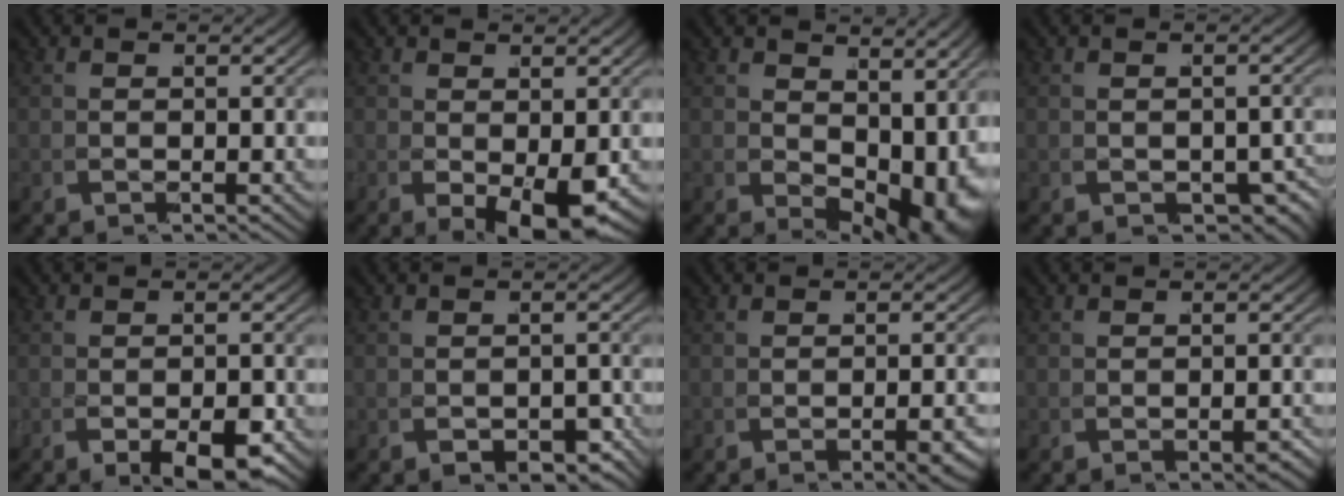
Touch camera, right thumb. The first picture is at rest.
{"total": 4.1, "force": [-1.0, 1.3, 3.8], "torque": [-0.069, -0.017, -0.006]}
{"total": 6.0, "force": [0.2, 3.2, 5.0], "torque": [-0.088, -0.020, 0.019]}
{"total": 3.9, "force": [-1.7, 2.7, 2.2], "torque": [-0.035, -0.026, -0.008]}
{"total": 3.5, "force": [-1.7, 0.6, 3.0], "torque": [-0.055, -0.011, -0.019]}
{"total": 1.9, "force": [-1.4, 0.8, 1.1], "torque": [-0.029, -0.014, -0.012]}
{"total": 1.8, "force": [-1.2, -0.5, 1.2], "torque": [-0.021, -0.002, -0.018]}
{"total": 1.1, "force": [-0.9, -0.3, 0.6], "torque": [-0.013, -0.006, -0.011]}